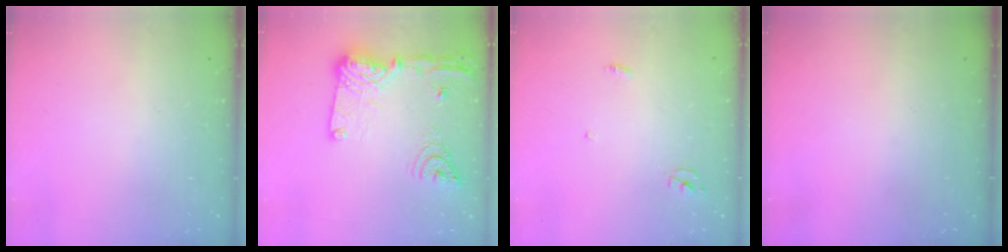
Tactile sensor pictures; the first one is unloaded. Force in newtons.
{"total": 20.1, "press": 19.9, "slide": 3.0}
{"total": 2.3, "press": 2.3, "slide": 0.1}
{"total": 0.0}